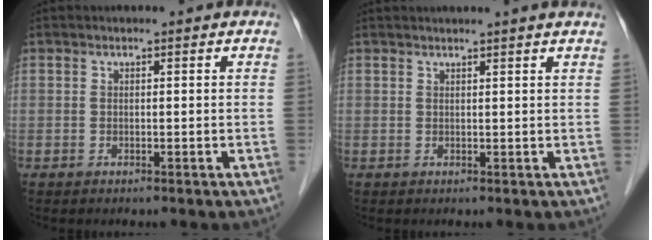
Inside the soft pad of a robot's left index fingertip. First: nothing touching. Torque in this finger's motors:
{"motor_torque": [0.92, -1.22, 0.12, 0.01]}